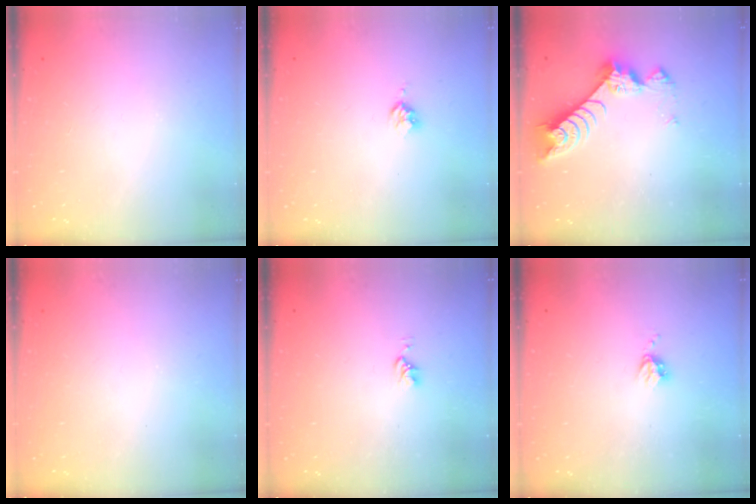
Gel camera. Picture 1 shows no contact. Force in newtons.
{"total": 2.5, "press": 2.5, "slide": 0.3}
{"total": 7.4, "press": 7.3, "slide": 1.0}
{"total": 0.0}
{"total": 3.0, "press": 3.0, "slide": 0.4}
{"total": 3.5, "press": 3.4, "slide": 0.5}